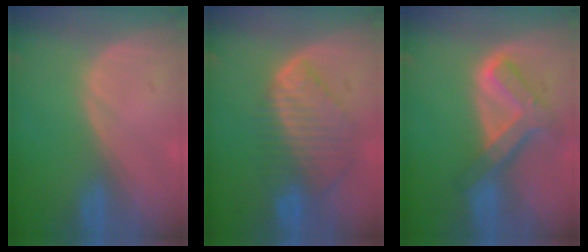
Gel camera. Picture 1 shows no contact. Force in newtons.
{"total": 8.6, "press": 7.6, "slide": 4.1}
{"total": 7.7, "press": 6.5, "slide": 4.2}